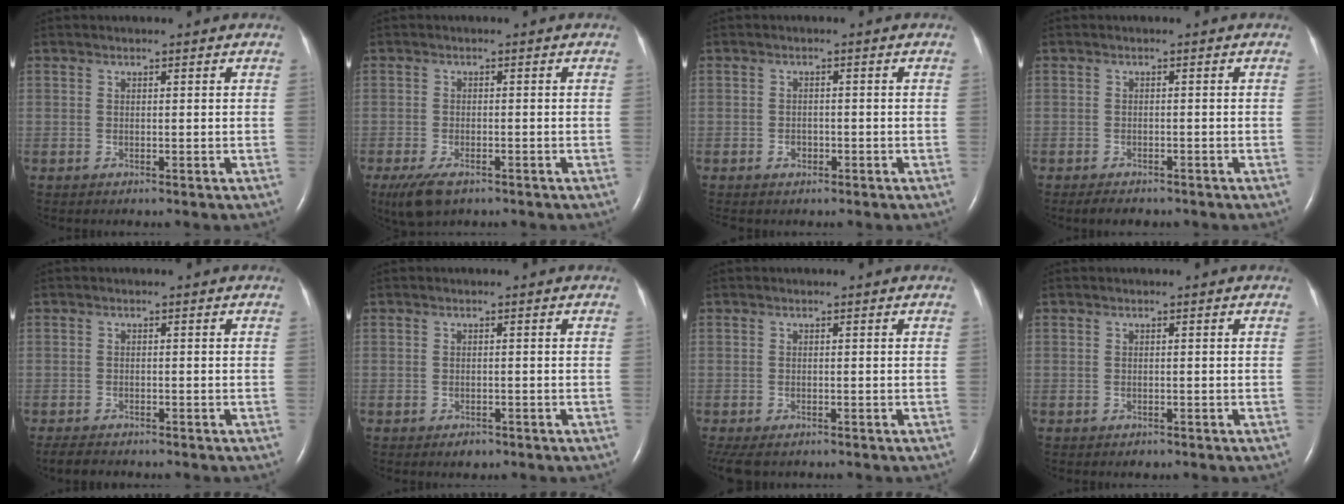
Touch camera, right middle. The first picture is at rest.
{"total": 4.9, "force": [-3.2, 2.0, 3.1], "torque": [-0.067, -0.010, -0.053]}
{"total": 1.5, "force": [-0.8, 1.1, 0.5], "torque": [-0.011, 0.004, -0.013]}
{"total": 3.2, "force": [-2.6, 1.2, 1.4], "torque": [-0.024, -0.005, -0.030]}
{"total": 3.1, "force": [-2.7, 0.9, 1.2], "torque": [-0.024, -0.008, -0.039]}
{"total": 1.5, "force": [-1.1, 0.8, 0.7], "torque": [-0.013, 0.000, -0.011]}
{"total": 5.0, "force": [-3.9, 2.2, 2.4], "torque": [-0.042, -0.011, -0.062]}
{"total": 0.6, "force": [-0.5, 0.3, 0.2], "torque": [-0.007, -0.001, -0.005]}